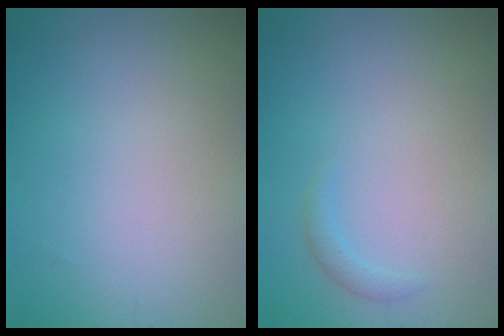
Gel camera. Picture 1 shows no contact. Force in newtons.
{"total": 0.9, "press": 0.9, "slide": 0.0}